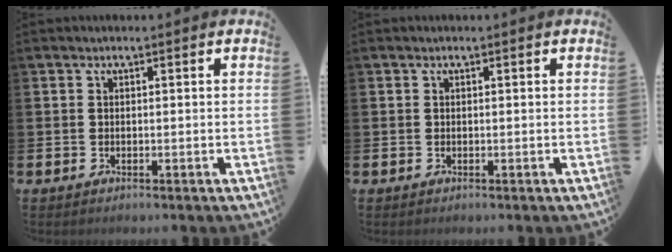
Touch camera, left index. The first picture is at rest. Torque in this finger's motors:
{"motor_torque": [0.00, 0.00, 0.00, 0.01]}